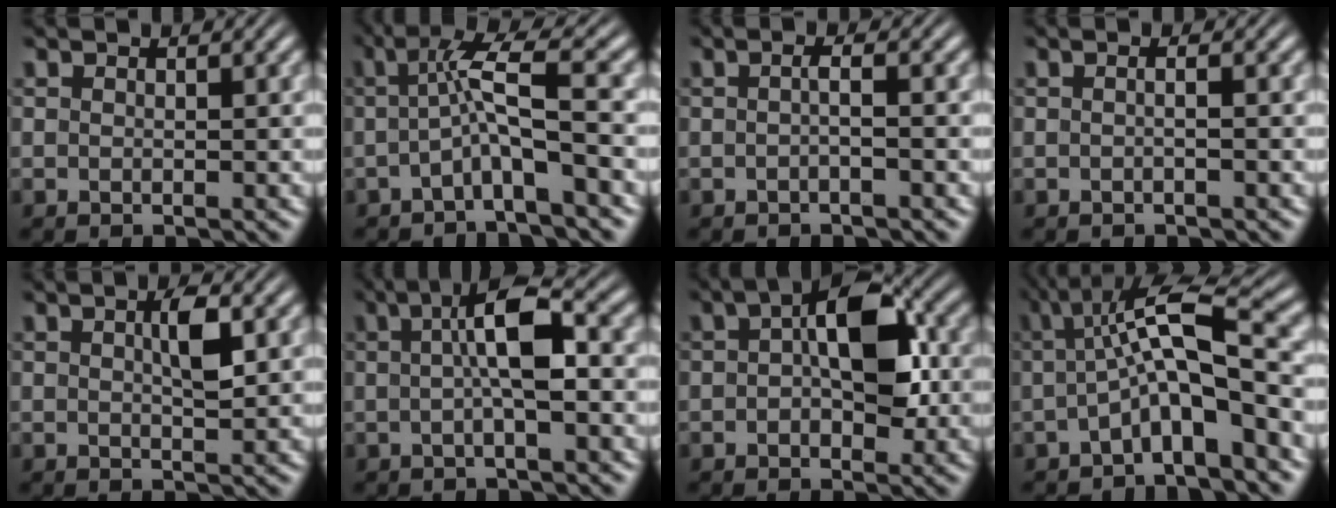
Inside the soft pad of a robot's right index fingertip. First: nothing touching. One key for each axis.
{"total": 4.3, "fx": -0.1, "fy": 0.8, "fz": 4.2, "tx": -0.077, "ty": 0.002, "tz": 0.000}
{"total": 1.4, "fx": -0.6, "fy": -0.1, "fz": 1.3, "tx": -0.018, "ty": 0.003, "tz": -0.014}
{"total": 1.0, "fx": -0.4, "fy": -0.1, "fz": 0.9, "tx": -0.014, "ty": 0.003, "tz": -0.008}
{"total": 2.4, "fx": 0.5, "fy": 0.4, "fz": 2.3, "tx": -0.035, "ty": -0.003, "tz": 0.008}
{"total": 5.8, "fx": 0.3, "fy": 1.1, "fz": 5.7, "tx": -0.093, "ty": 0.014, "tz": 0.000}
{"total": 6.0, "fx": 0.6, "fy": 2.4, "fz": 5.5, "tx": -0.091, "ty": -0.001, "tz": 0.011}
{"total": 6.9, "fx": -0.4, "fy": 2.6, "fz": 6.4, "tx": -0.118, "ty": 0.000, "tz": -0.005}